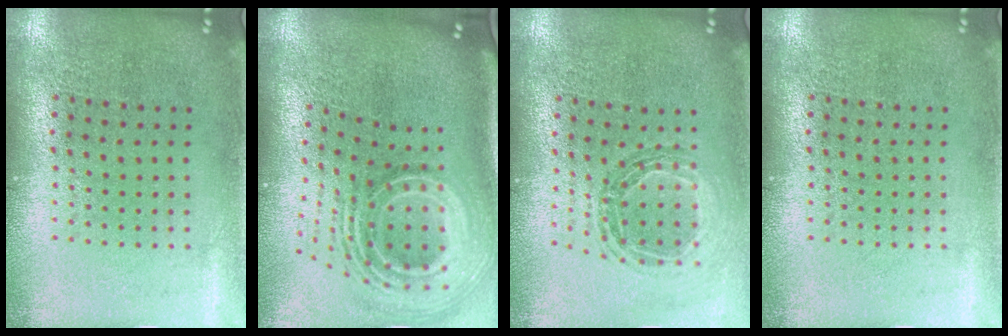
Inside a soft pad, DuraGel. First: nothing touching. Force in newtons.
{"total": 3.0, "press": 1.8, "slide": 2.4}
{"total": 0.9, "press": 0.9, "slide": 0.1}
{"total": 0.0}